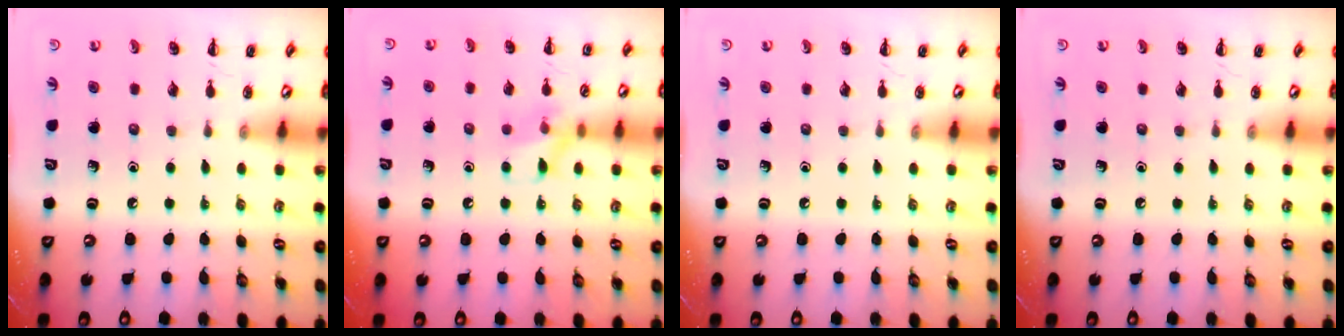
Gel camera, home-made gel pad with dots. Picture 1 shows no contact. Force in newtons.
{"total": 8.6, "press": 8.5, "slide": 1.5}
{"total": 0.0}
{"total": 0.0}